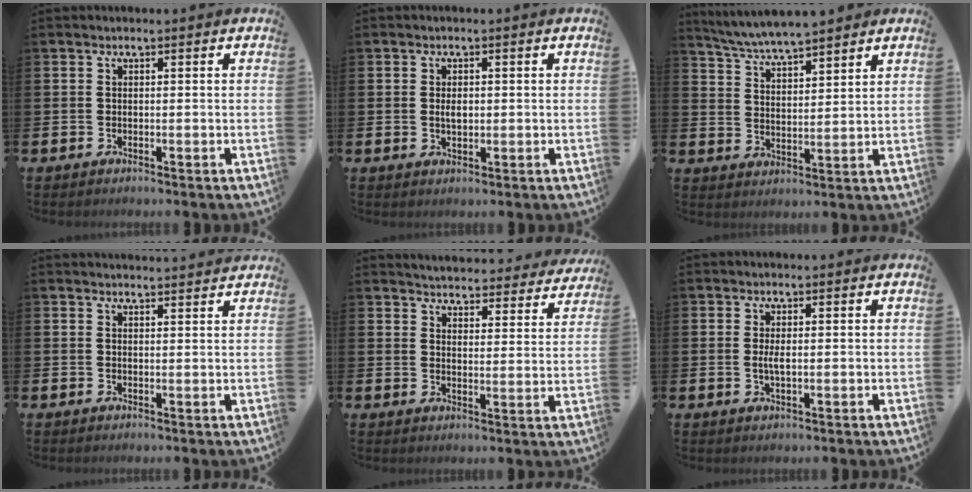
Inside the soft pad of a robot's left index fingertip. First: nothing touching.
{"total": 1.7, "force": [0.2, 0.9, 1.4], "torque": [-0.020, 0.004, 0.001]}
{"total": 5.8, "force": [5.7, 0.3, 1.1], "torque": [-0.048, -0.030, 0.104]}
{"total": 1.9, "force": [1.9, 0.0, -0.1], "torque": [0.008, -0.013, 0.033]}
{"total": 4.5, "force": [4.5, 0.6, 0.2], "torque": [-0.022, -0.037, 0.077]}
{"total": 1.9, "force": [0.1, 0.6, 1.8], "torque": [-0.034, 0.002, -0.001]}